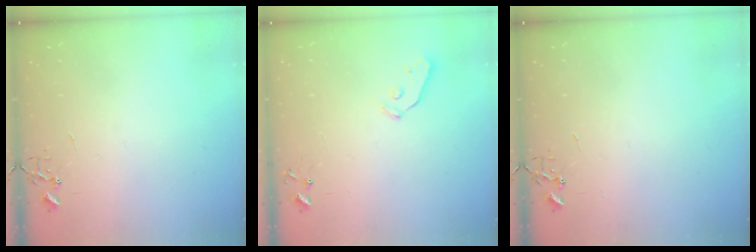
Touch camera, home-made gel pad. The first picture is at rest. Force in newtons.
{"total": 5.7, "press": 5.7, "slide": 0.4}
{"total": 0.0}